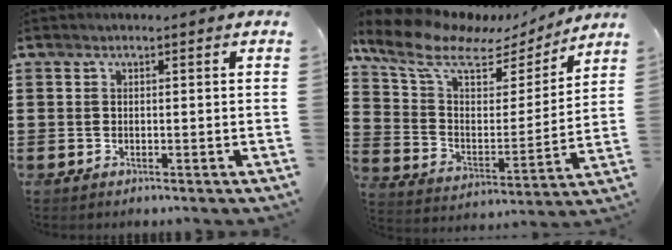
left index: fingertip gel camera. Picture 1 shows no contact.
{"total": 10.1, "force": [7.3, 4.3, 5.5], "torque": [-0.150, -0.038, 0.123]}